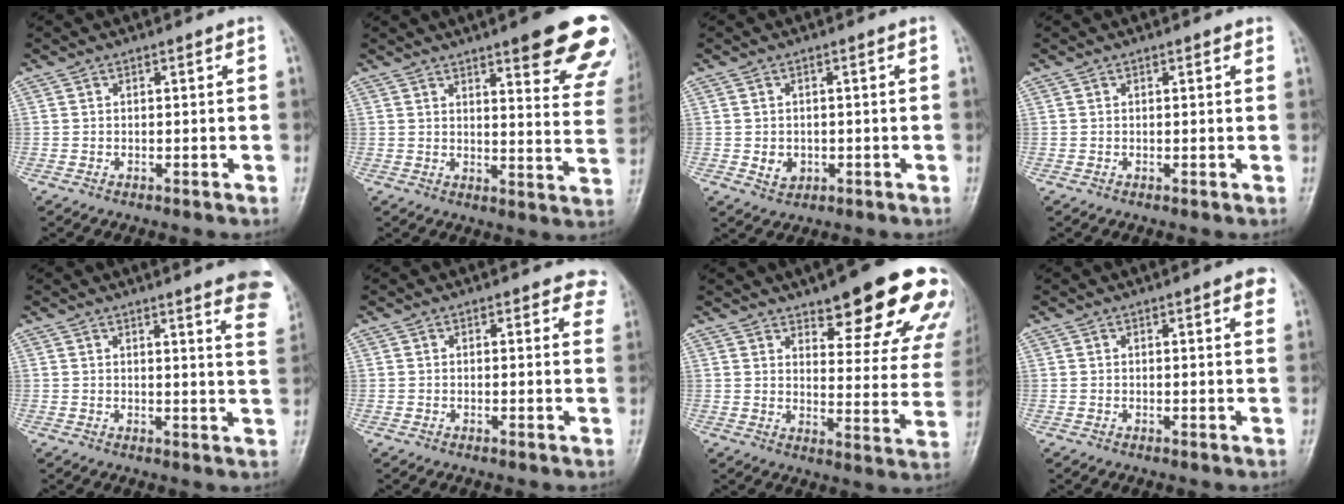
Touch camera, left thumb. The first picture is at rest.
{"total": 18.7, "force": [11.9, 4.0, 13.8], "torque": [-0.140, -0.050, 0.137]}
{"total": 2.9, "force": [-0.5, 2.4, 1.5], "torque": [-0.014, 0.000, 0.001]}
{"total": 0.9, "force": [0.6, 0.4, 0.6], "torque": [-0.007, -0.002, 0.005]}
{"total": 12.1, "force": [8.6, 1.7, 8.4], "torque": [-0.074, -0.034, 0.080]}
{"total": 3.7, "force": [3.0, 1.8, 1.2], "torque": [0.020, -0.011, 0.018]}
{"total": 20.3, "force": [13.3, 6.0, 14.2], "torque": [-0.135, -0.064, 0.167]}
{"total": 3.3, "force": [1.7, 0.8, 2.7], "torque": [-0.024, -0.003, 0.017]}